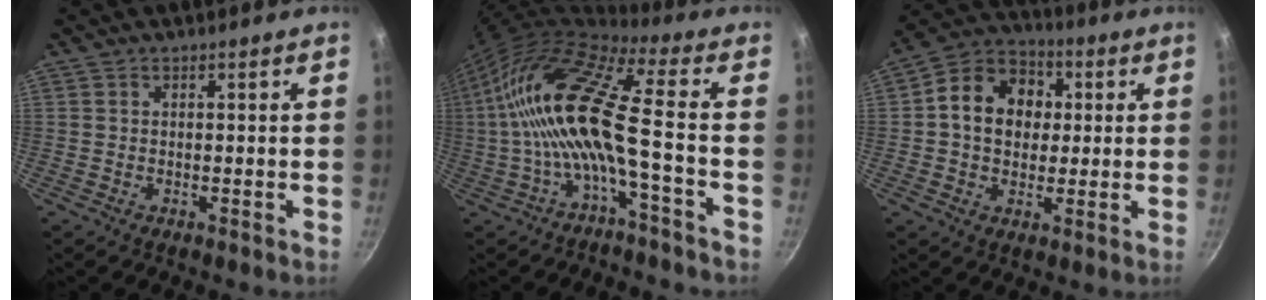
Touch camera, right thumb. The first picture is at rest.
{"total": 17.0, "force": [-2.1, 3.5, 16.5], "torque": [-0.326, 0.040, -0.052]}
{"total": 13.1, "force": [1.8, 10.5, 7.7], "torque": [-0.100, 0.020, 0.010]}